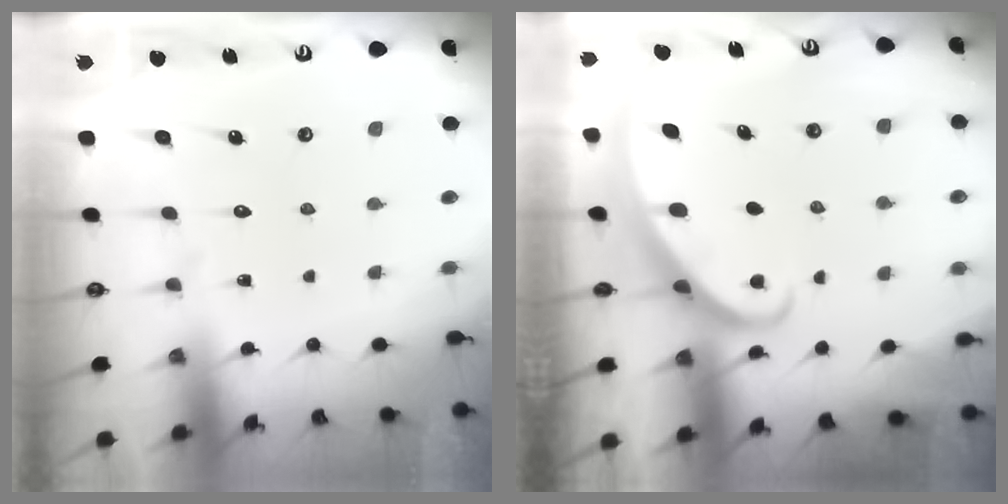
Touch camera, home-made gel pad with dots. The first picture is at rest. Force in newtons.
{"total": 2.3, "press": 2.3, "slide": 0.1}